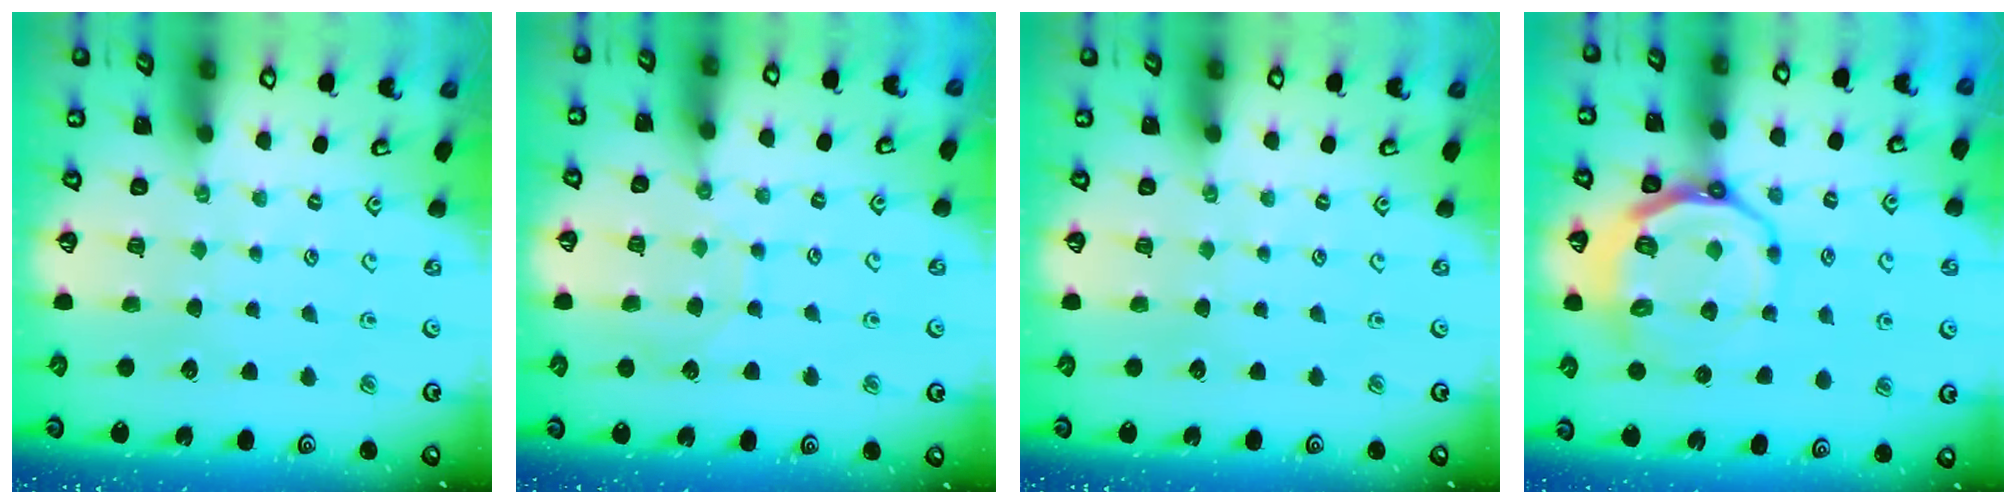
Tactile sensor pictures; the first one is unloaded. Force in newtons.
{"total": 7.8, "press": 7.8, "slide": 0.6}
{"total": 0.0}
{"total": 12.5, "press": 12.1, "slide": 3.0}